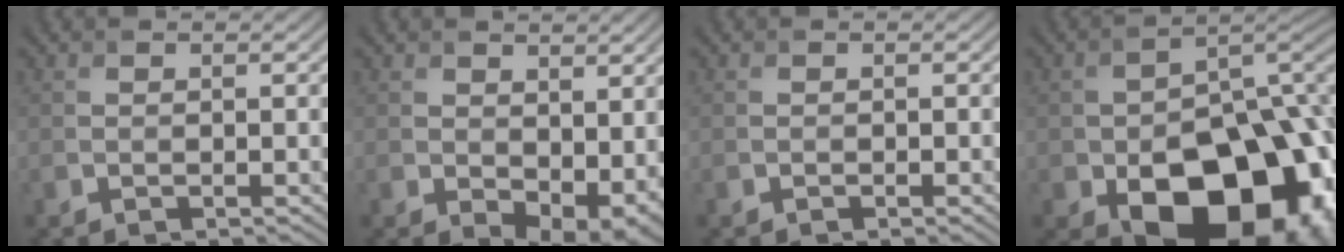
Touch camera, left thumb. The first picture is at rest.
{"total": 5.3, "force": [-0.1, 3.3, 4.2], "torque": [-0.069, -0.025, 0.020]}
{"total": 0.8, "force": [-0.5, 0.2, 0.6], "torque": [-0.008, 0.000, -0.005]}
{"total": 20.5, "force": [-8.2, 13.0, 13.6], "torque": [-0.195, -0.060, -0.093]}